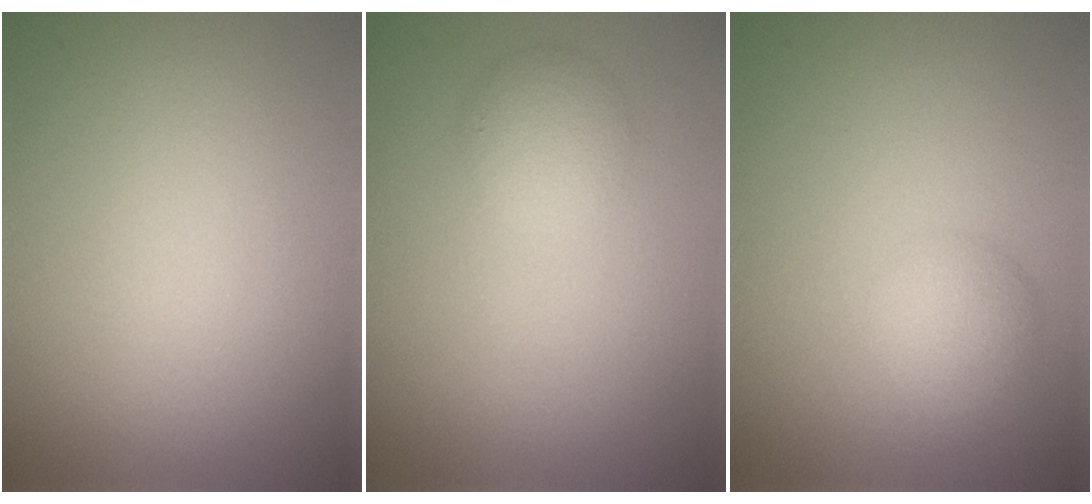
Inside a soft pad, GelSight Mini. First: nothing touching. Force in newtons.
{"total": 2.4, "press": 2.4, "slide": 0.2}
{"total": 2.6, "press": 2.6, "slide": 0.1}